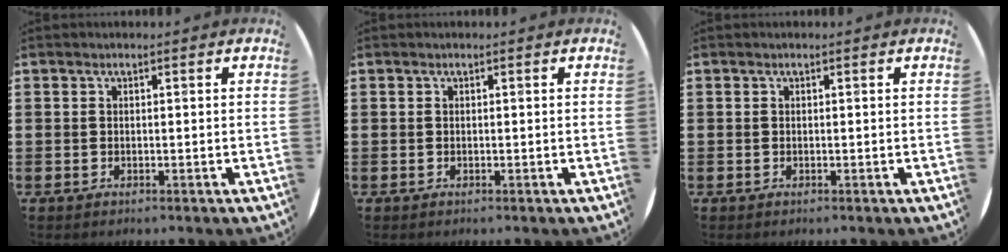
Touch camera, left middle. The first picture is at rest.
{"total": 0.0}
{"total": 0.0}